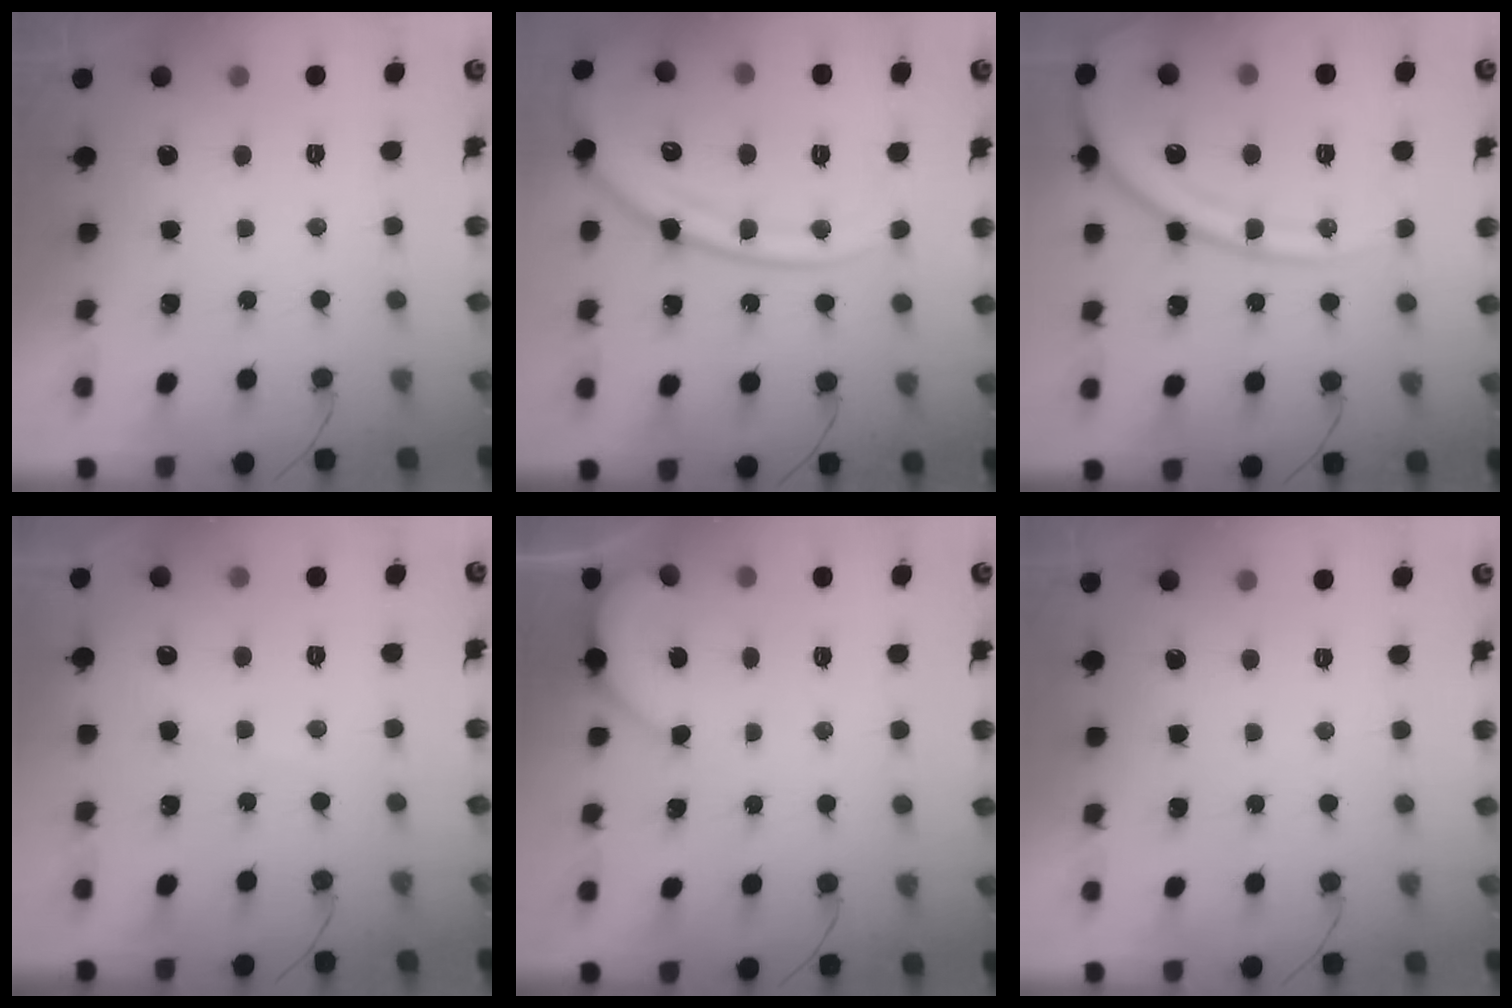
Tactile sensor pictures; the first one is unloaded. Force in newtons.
{"total": 19.5, "press": 19.5, "slide": 1.3}
{"total": 17.2, "press": 17.0, "slide": 2.4}
{"total": 1.8, "press": 1.7, "slide": 0.3}
{"total": 1.4, "press": 1.4, "slide": 0.2}
{"total": 0.0}